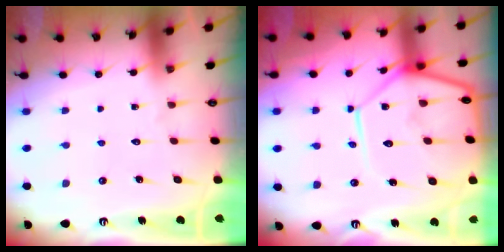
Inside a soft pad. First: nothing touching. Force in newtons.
{"total": 15.0, "press": 15.0, "slide": 1.5}